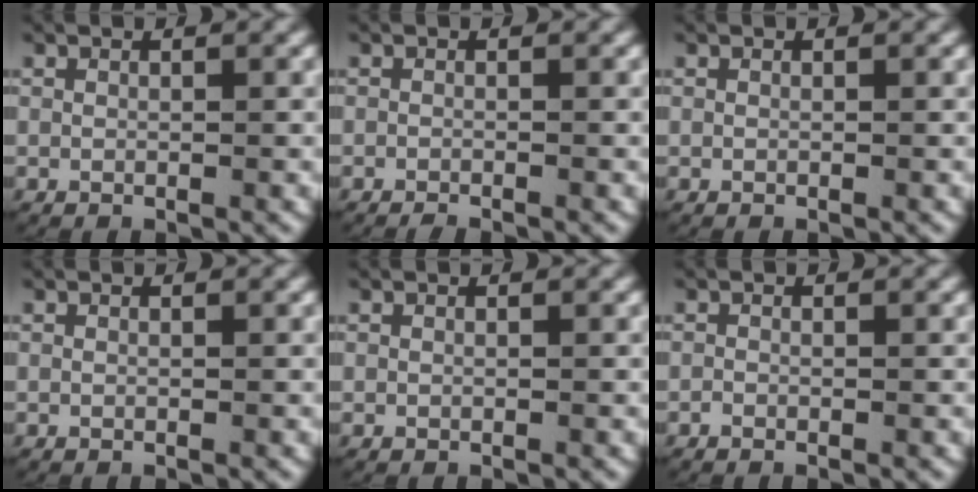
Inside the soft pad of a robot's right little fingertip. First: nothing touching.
{"total": 1.1, "force": [-1.1, 0.1, 0.2], "torque": [-0.003, -0.002, -0.021]}
{"total": 0.0}
{"total": 0.0}
{"total": 0.0}
{"total": 0.6, "force": [-0.5, 0.1, 0.2], "torque": [-0.003, -0.002, -0.012]}